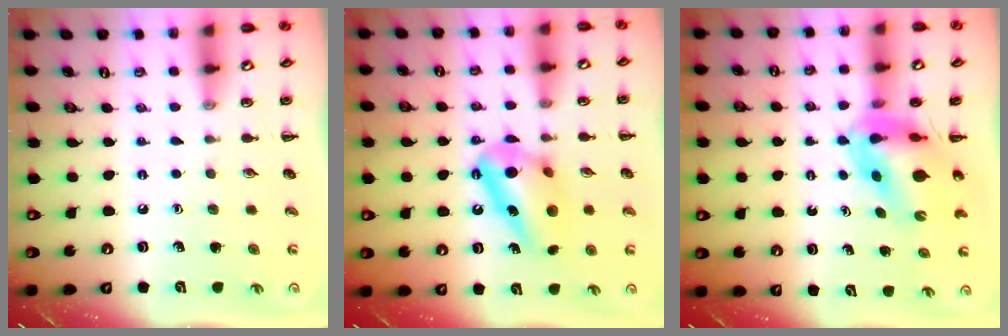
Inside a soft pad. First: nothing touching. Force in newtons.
{"total": 12.4, "press": 12.4, "slide": 0.2}
{"total": 8.7, "press": 8.2, "slide": 2.9}